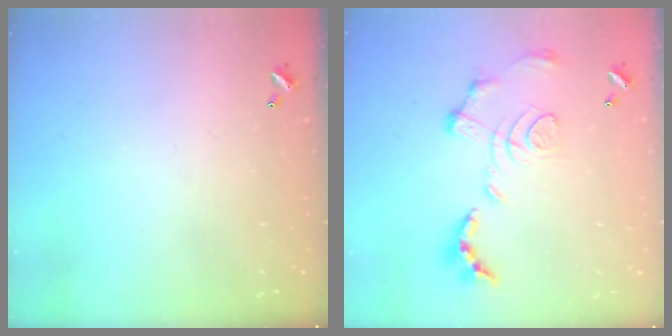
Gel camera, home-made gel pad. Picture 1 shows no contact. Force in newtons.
{"total": 1.5, "press": 0.8, "slide": 1.3}